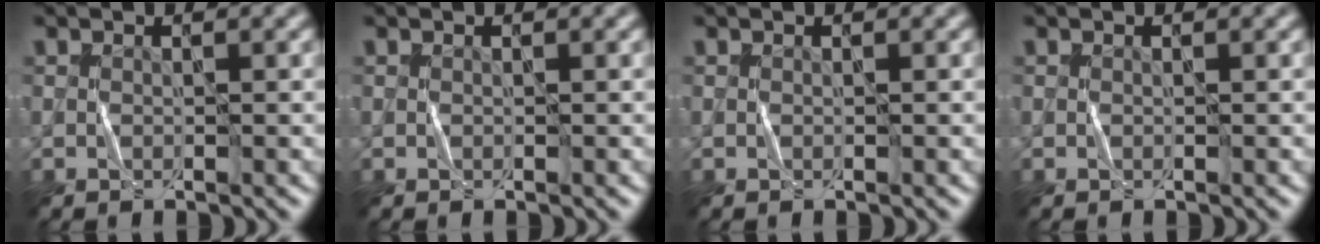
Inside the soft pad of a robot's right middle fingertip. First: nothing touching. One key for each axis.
{"total": 0.0}
{"total": 0.0}
{"total": 0.0}